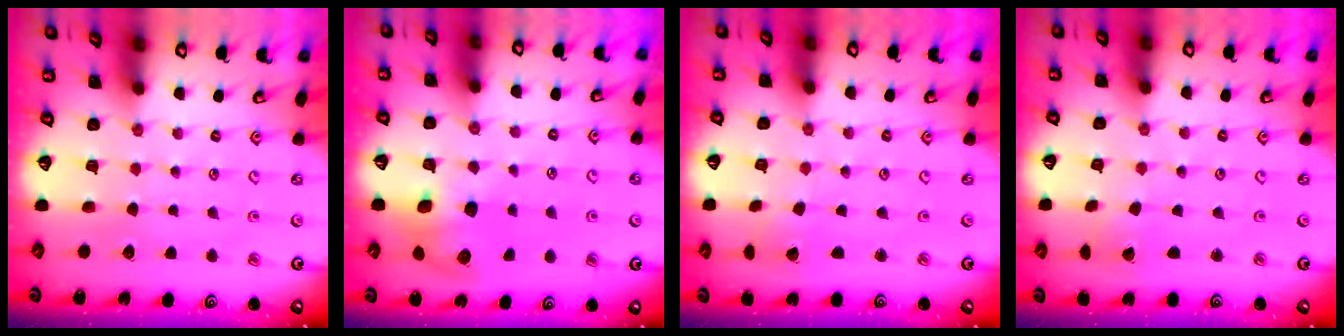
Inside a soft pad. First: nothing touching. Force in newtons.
{"total": 7.5, "press": 7.5, "slide": 0.4}
{"total": 1.3, "press": 1.3, "slide": 0.0}
{"total": 1.9, "press": 1.9, "slide": 0.1}